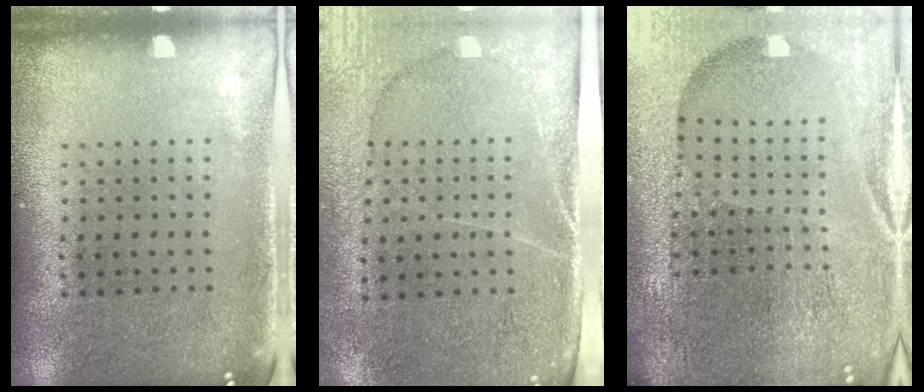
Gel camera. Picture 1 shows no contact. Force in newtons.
{"total": 2.9, "press": 2.7, "slide": 1.2}
{"total": 5.6, "press": 5.0, "slide": 2.4}